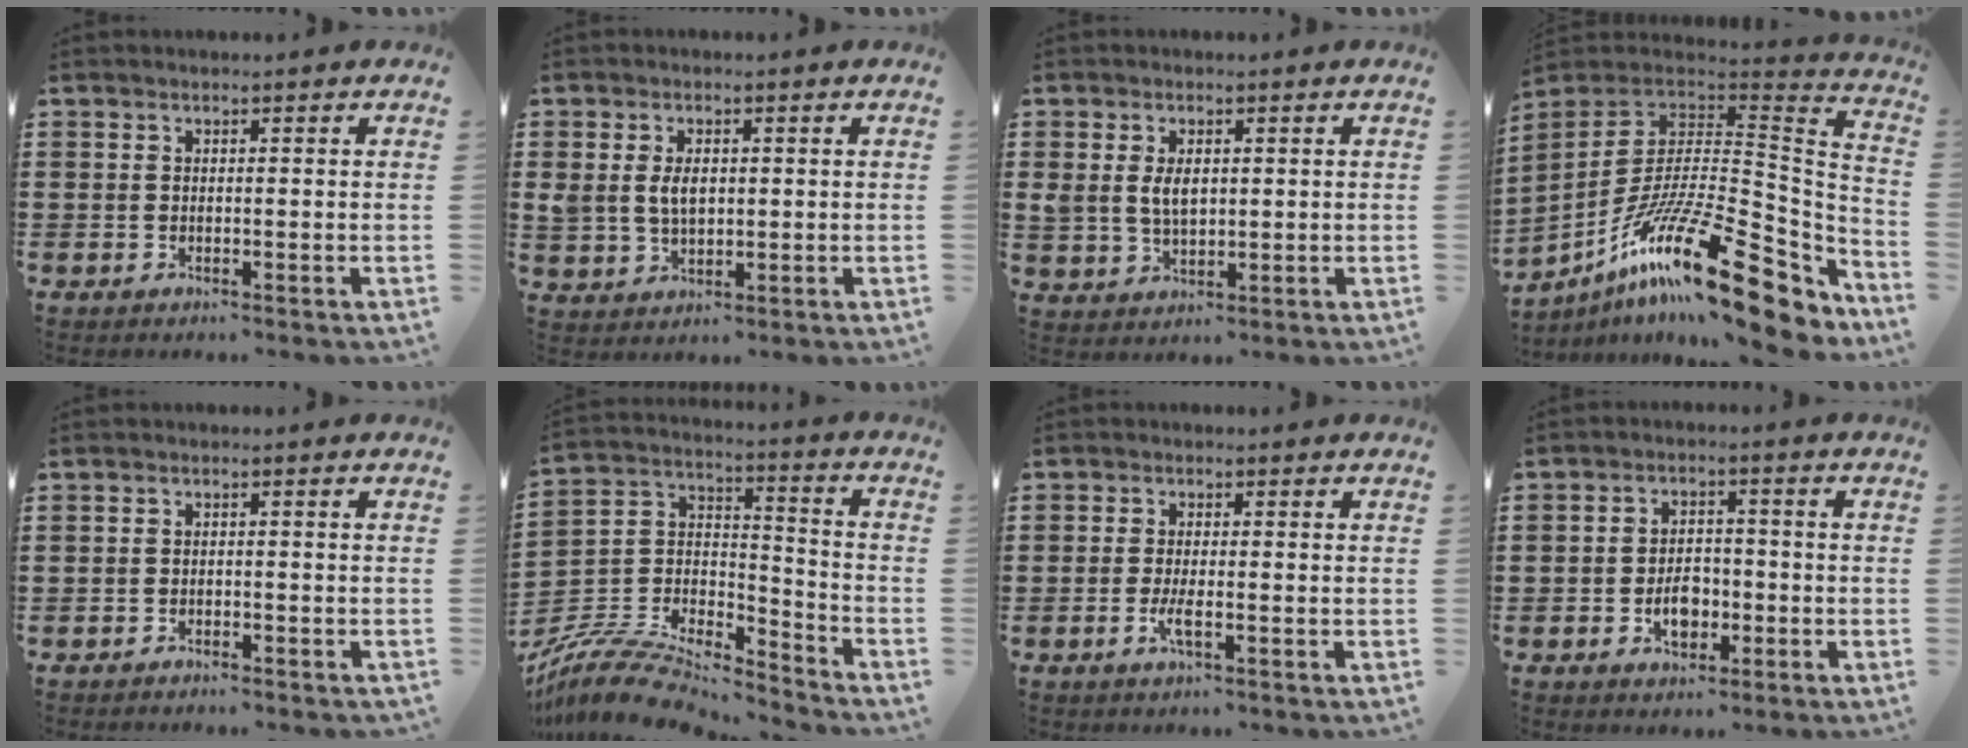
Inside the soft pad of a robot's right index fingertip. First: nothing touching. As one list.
[{"total": 4.4, "force": [0.7, 2.9, 3.2], "torque": [-0.077, 0.008, 0.009]}, {"total": 4.4, "force": [0.9, 2.7, 3.3], "torque": [-0.079, 0.007, 0.013]}, {"total": 23.0, "force": [-13.2, 6.1, 17.8], "torque": [-0.319, 0.029, -0.230]}, {"total": 0.9, "force": [-0.8, 0.2, 0.0], "torque": [-0.004, 0.002, -0.018]}, {"total": 10.0, "force": [-9.0, 2.6, 3.4], "torque": [-0.077, 0.013, -0.181]}, {"total": 2.6, "force": [-0.9, 0.3, 2.4], "torque": [-0.057, -0.011, -0.019]}, {"total": 4.3, "force": [-1.4, 2.8, 2.9], "torque": [-0.041, -0.004, -0.028]}]